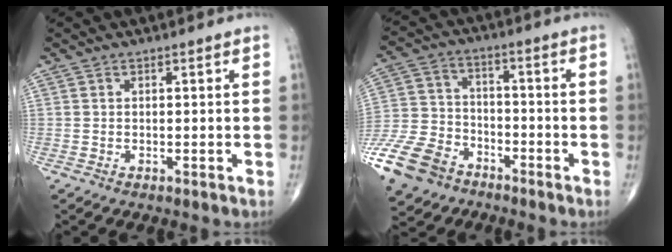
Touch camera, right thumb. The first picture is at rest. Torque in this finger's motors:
{"motor_torque": [1.00, 0.93, 0.85, -0.26, 0.36]}